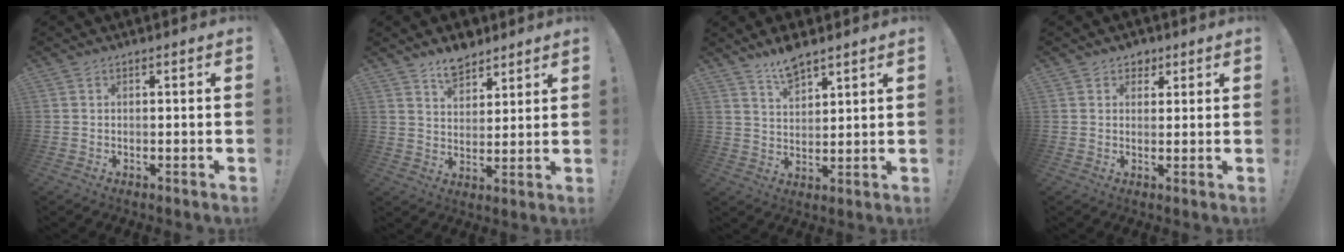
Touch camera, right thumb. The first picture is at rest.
{"total": 7.8, "force": [6.3, 4.1, 2.0], "torque": [-0.024, -0.042, 0.120]}
{"total": 7.8, "force": [6.6, 2.4, 3.4], "torque": [-0.052, -0.040, 0.119]}
{"total": 3.8, "force": [2.4, 2.9, 0.9], "torque": [-0.003, -0.010, 0.042]}